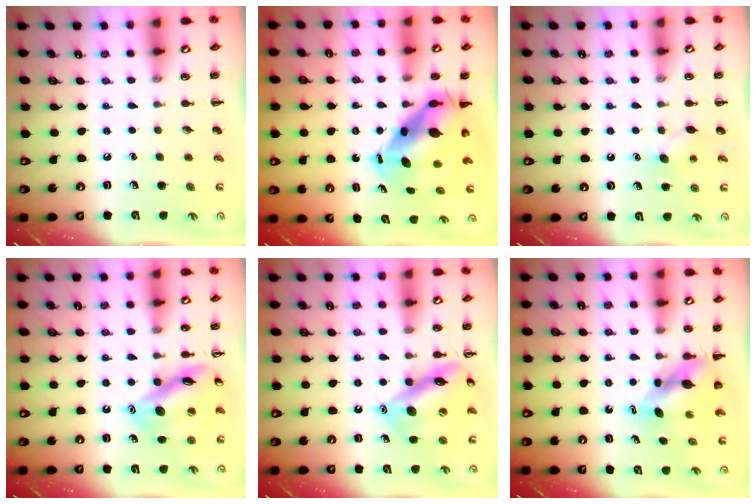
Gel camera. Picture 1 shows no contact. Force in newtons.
{"total": 8.7, "press": 8.4, "slide": 2.2}
{"total": 5.1, "press": 4.9, "slide": 1.3}
{"total": 14.9, "press": 14.8, "slide": 1.4}
{"total": 14.2, "press": 14.1, "slide": 1.6}
{"total": 5.6, "press": 5.6, "slide": 0.3}